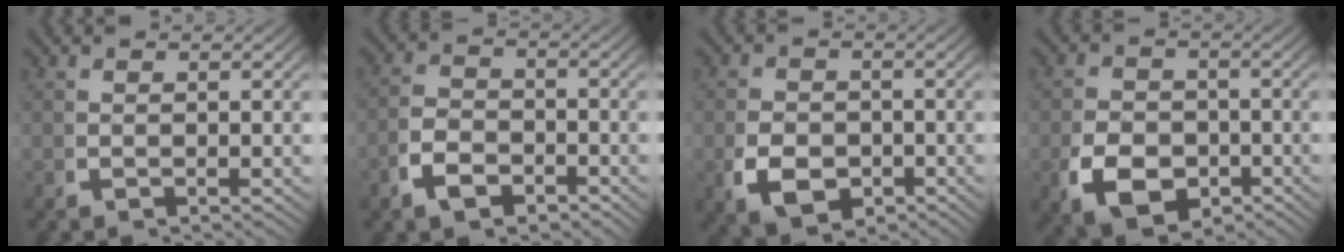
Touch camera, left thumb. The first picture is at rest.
{"total": 3.4, "force": [-1.9, 2.2, 1.9], "torque": [-0.037, -0.013, -0.031]}
{"total": 5.5, "force": [-1.8, 3.9, 3.3], "torque": [-0.066, -0.023, -0.020]}
{"total": 6.7, "force": [-2.3, 4.9, 3.9], "torque": [-0.074, -0.027, -0.028]}